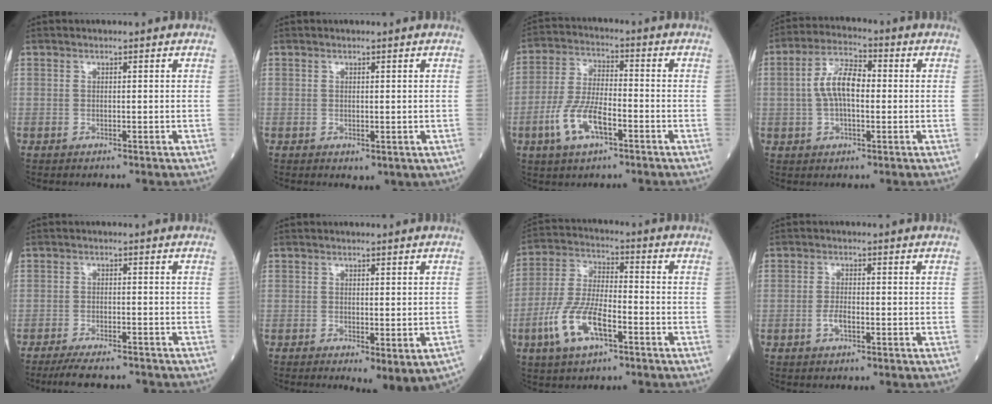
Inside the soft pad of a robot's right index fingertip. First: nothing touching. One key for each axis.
{"total": 1.6, "fx": -0.1, "fy": 1.1, "fz": 1.2, "tx": -0.019, "ty": -0.005, "tz": 0.009}
{"total": 9.0, "fx": -3.8, "fy": 3.1, "fz": 7.5, "tx": -0.162, "ty": 0.000, "tz": -0.074}
{"total": 7.6, "fx": 0.3, "fy": 3.2, "fz": 6.9, "tx": -0.144, "ty": 0.017, "tz": -0.001}
{"total": 7.6, "fx": -7.0, "fy": 1.2, "fz": 2.7, "tx": -0.037, "ty": -0.010, "tz": -0.109}
{"total": 5.3, "fx": -2.2, "fy": 1.4, "fz": 4.6, "tx": -0.053, "ty": -0.013, "tz": -0.023}
{"total": 10.9, "fx": -4.7, "fy": 3.7, "fz": 9.1, "tx": -0.199, "ty": -0.001, "tz": -0.090}
{"total": 2.3, "fx": -0.9, "fy": 0.7, "fz": 2.0, "tx": -0.040, "ty": 0.001, "tz": -0.017}